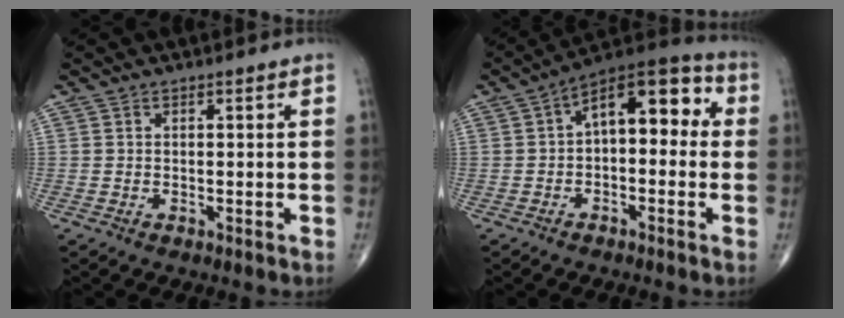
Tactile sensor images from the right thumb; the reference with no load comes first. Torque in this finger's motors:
{"motor_torque": [2.43, 2.57, 1.30, 0.07, 0.11]}